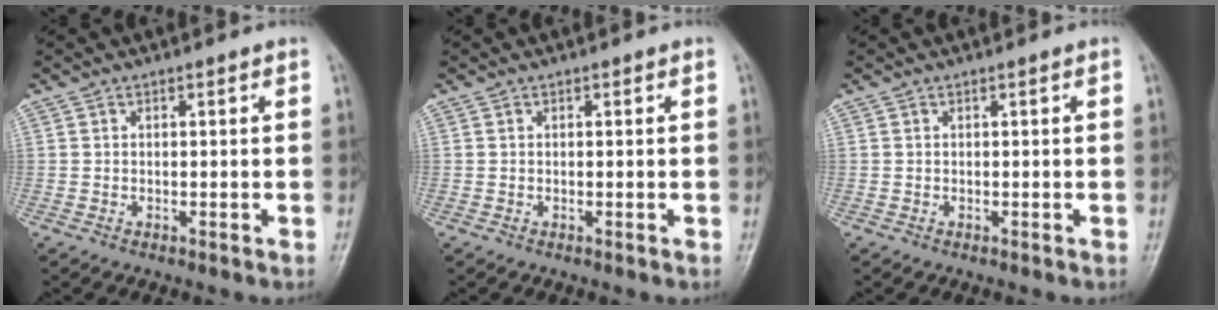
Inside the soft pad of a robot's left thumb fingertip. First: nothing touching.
{"total": 0.0}
{"total": 0.0}